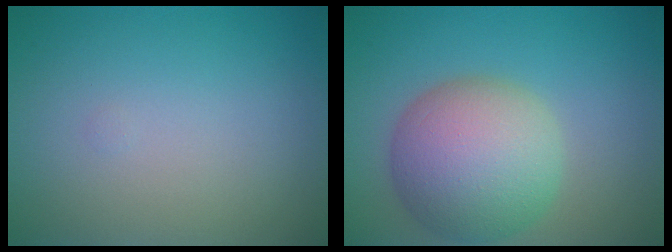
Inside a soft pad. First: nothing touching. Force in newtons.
{"total": 8.5, "press": 8.5, "slide": 0.3}